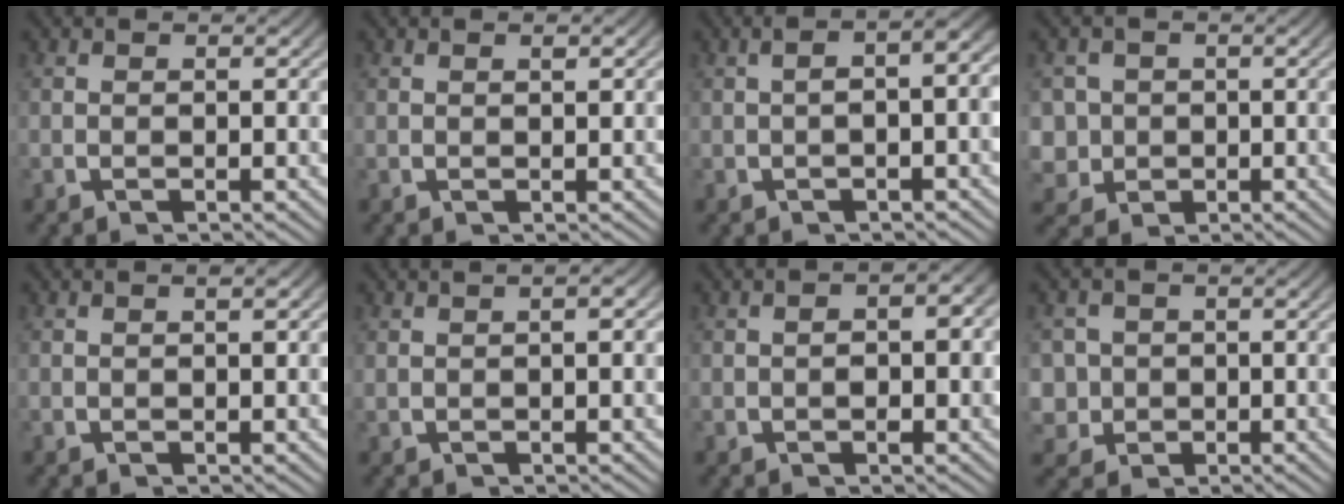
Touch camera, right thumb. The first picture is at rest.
{"total": 0.6, "force": [0.3, 0.1, 0.5], "torque": [-0.006, -0.001, 0.009]}
{"total": 4.8, "force": [0.4, 1.8, 4.4], "torque": [-0.054, 0.022, 0.001]}
{"total": 7.0, "force": [-1.0, 6.3, 2.7], "torque": [-0.067, -0.030, -0.008]}
{"total": 0.8, "force": [0.3, 0.1, 0.8], "torque": [-0.011, 0.001, 0.007]}
{"total": 2.3, "force": [0.9, 0.6, 2.0], "torque": [-0.021, 0.009, 0.016]}
{"total": 2.6, "force": [-0.2, 1.5, 2.1], "torque": [-0.028, -0.008, 0.004]}
{"total": 5.9, "force": [-0.8, 5.5, 2.2], "torque": [-0.052, -0.027, -0.006]}